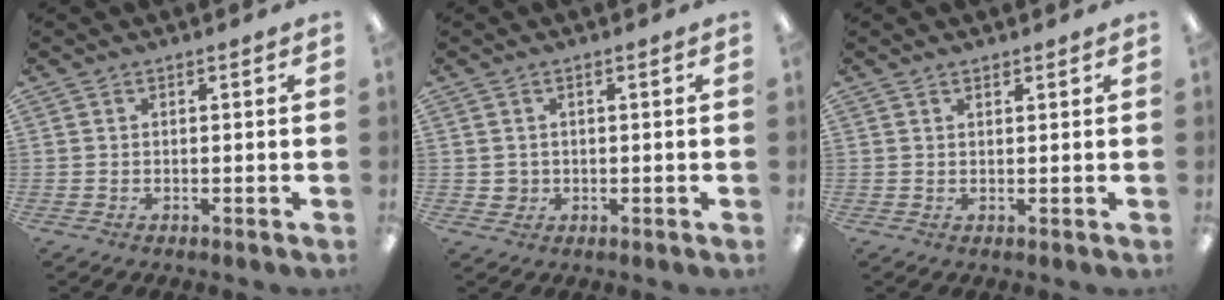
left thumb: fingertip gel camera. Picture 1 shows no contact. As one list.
[{"total": 2.0, "force": [0.5, 1.9, 0.4], "torque": [-0.010, 0.003, 0.007]}, {"total": 1.0, "force": [0.9, 0.4, 0.2], "torque": [-0.005, -0.001, 0.017]}]